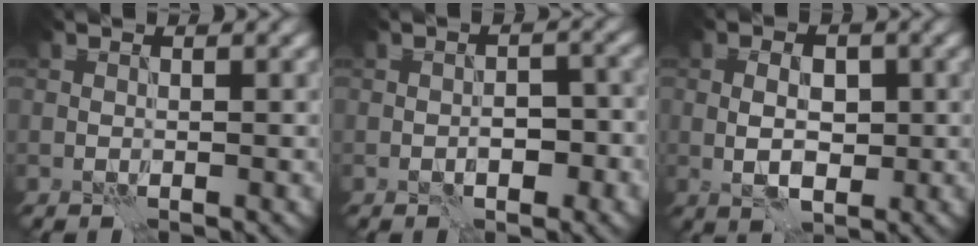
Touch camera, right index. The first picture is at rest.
{"total": 3.0, "force": [-1.2, 1.4, 2.4], "torque": [-0.027, 0.008, -0.017]}
{"total": 3.5, "force": [-0.2, 2.2, 2.8], "torque": [-0.046, 0.001, -0.003]}